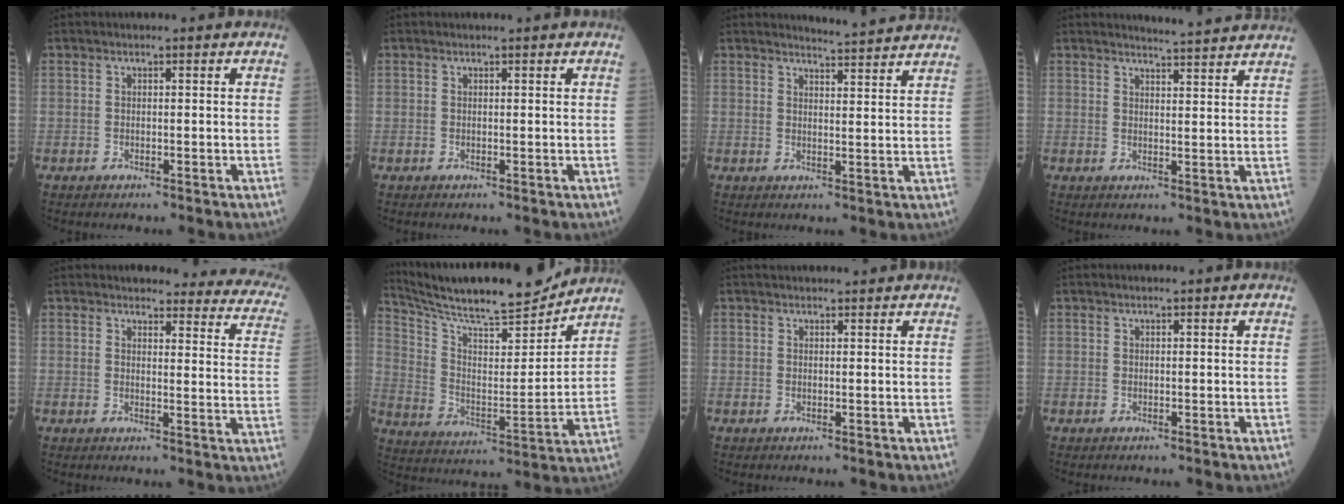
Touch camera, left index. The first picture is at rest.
{"total": 0.5, "force": [0.5, -0.1, 0.2], "torque": [-0.007, 0.001, 0.013]}
{"total": 6.9, "force": [6.7, -0.8, 1.2], "torque": [-0.031, 0.001, 0.081]}
{"total": 7.0, "force": [6.8, -0.8, 1.8], "torque": [-0.035, 0.003, 0.080]}
{"total": 19.7, "force": [18.2, 4.3, 5.9], "torque": [-0.037, -0.062, 0.178]}
{"total": 18.7, "force": [17.5, 1.3, 6.6], "torque": [-0.134, -0.017, 0.281]}
{"total": 4.3, "force": [4.0, 0.3, 1.4], "torque": [-0.014, 0.032, 0.056]}
{"total": 0.0}